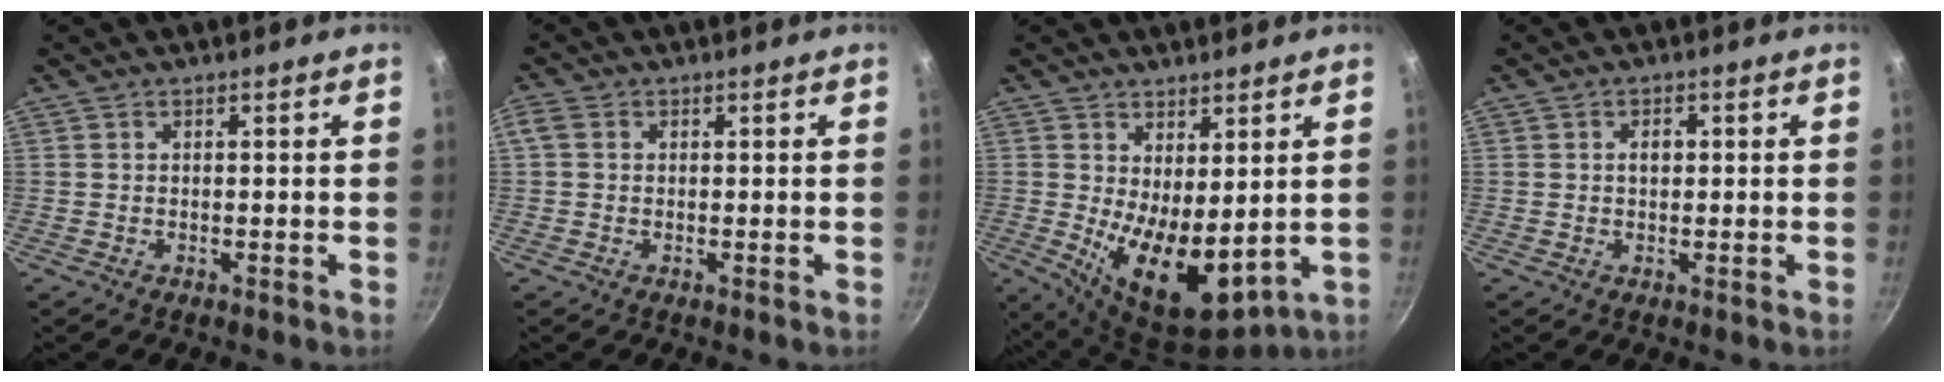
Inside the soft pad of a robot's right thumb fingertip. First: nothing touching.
{"total": 2.3, "force": [0.3, 1.8, 1.4], "torque": [-0.032, 0.009, 0.002]}
{"total": 12.3, "force": [0.9, 6.2, 10.6], "torque": [-0.148, -0.037, 0.033]}
{"total": 2.1, "force": [0.3, 1.5, 1.4], "torque": [-0.012, 0.004, 0.003]}